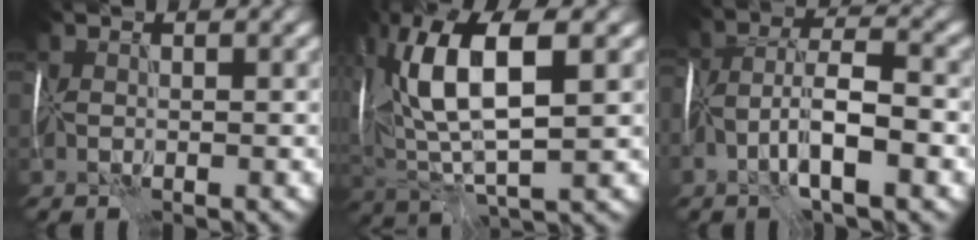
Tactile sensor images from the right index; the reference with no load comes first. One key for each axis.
{"total": 10.9, "fx": 2.5, "fy": 4.2, "fz": 9.8, "tx": -0.191, "ty": 0.014, "tz": 0.040}
{"total": 6.9, "fx": -3.1, "fy": 2.5, "fz": 5.5, "tx": -0.104, "ty": 0.004, "tz": -0.063}